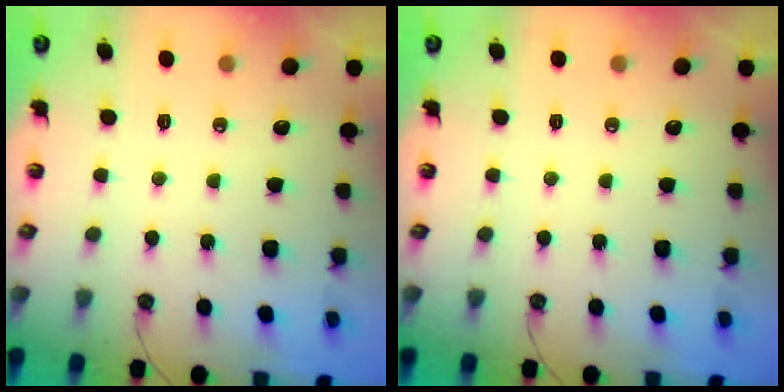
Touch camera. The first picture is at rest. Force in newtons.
{"total": 0.0}